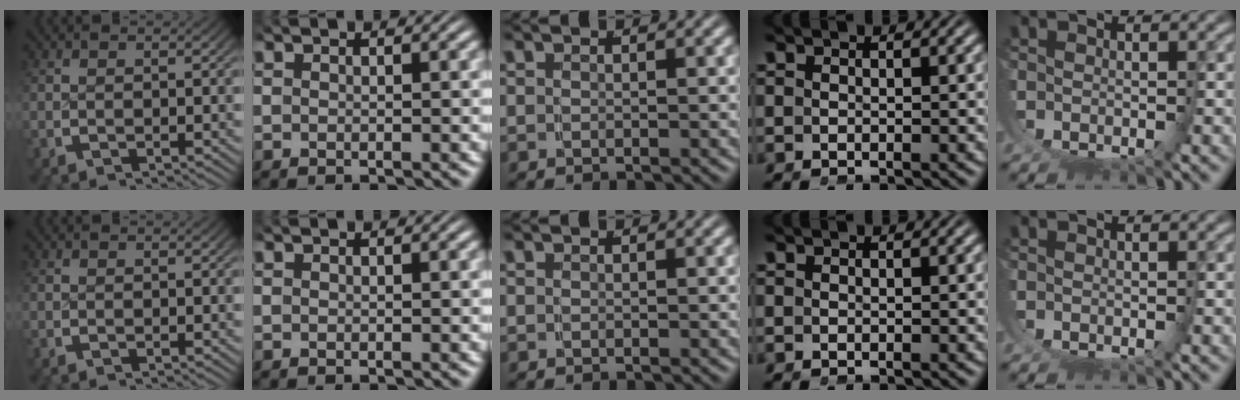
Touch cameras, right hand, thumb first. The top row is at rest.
{}